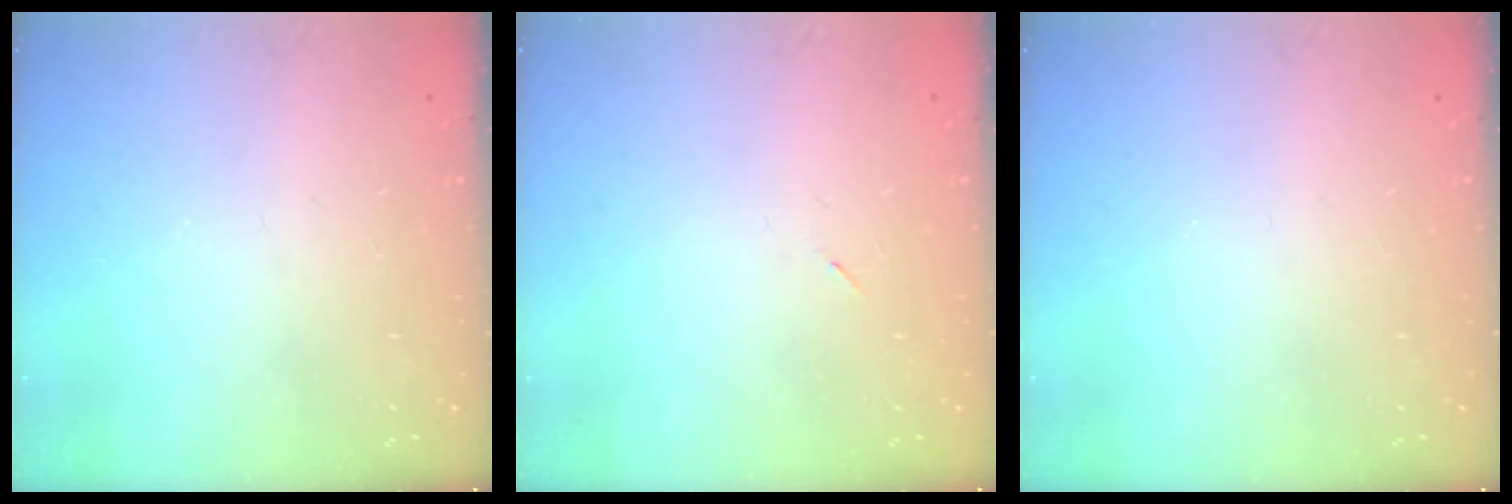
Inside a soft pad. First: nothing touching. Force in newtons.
{"total": 2.2, "press": 1.9, "slide": 1.2}
{"total": 0.0}